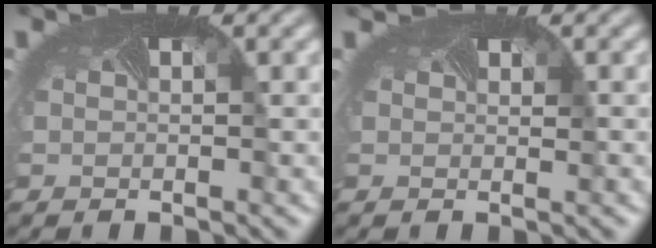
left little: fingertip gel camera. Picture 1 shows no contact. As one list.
[{"total": 1.0, "force": [0.9, 0.2, 0.0], "torque": [-0.004, -0.002, 0.007]}]